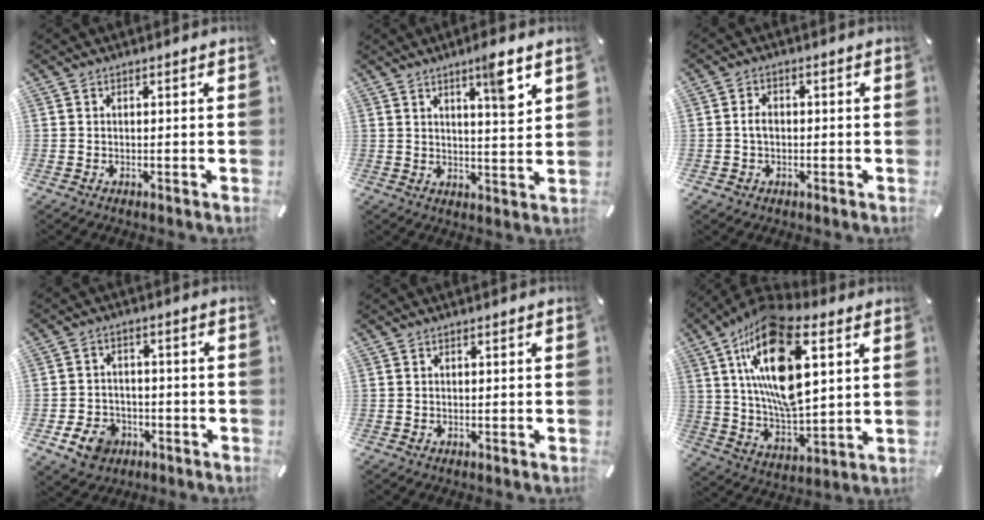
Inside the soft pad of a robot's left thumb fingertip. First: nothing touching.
{"total": 7.8, "force": [4.4, 0.9, 6.3], "torque": [-0.077, -0.036, 0.061]}
{"total": 3.5, "force": [-0.3, 2.6, 2.2], "torque": [-0.043, 0.007, -0.007]}
{"total": 7.9, "force": [-3.6, 6.2, 3.2], "torque": [-0.069, 0.022, -0.068]}
{"total": 0.0}
{"total": 21.8, "force": [8.9, 10.6, 16.9], "torque": [-0.335, -0.027, 0.146]}